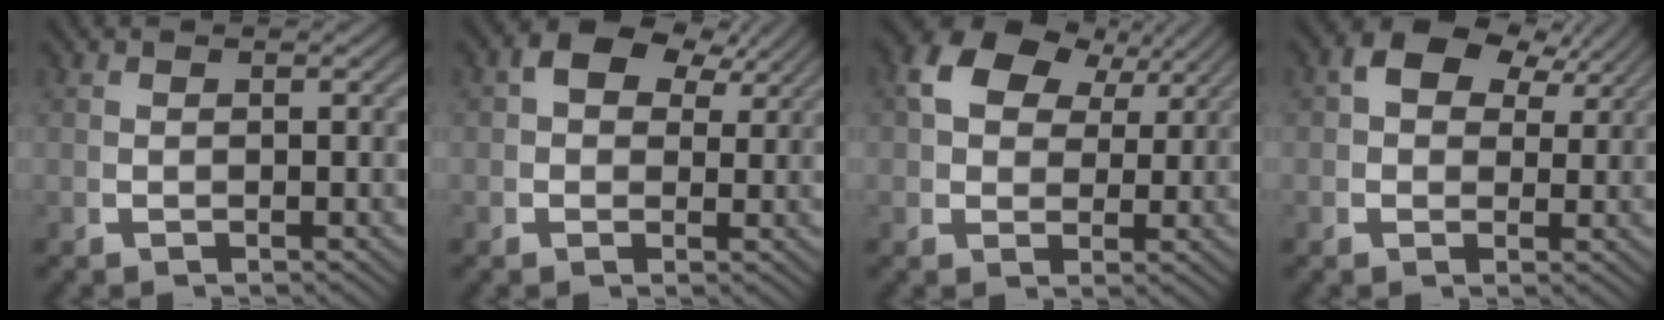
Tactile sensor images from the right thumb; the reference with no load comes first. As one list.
[{"total": 4.7, "force": [2.7, 2.6, 2.9], "torque": [-0.056, 0.008, 0.040]}, {"total": 7.2, "force": [3.4, 4.7, 4.3], "torque": [-0.091, -0.006, 0.063]}, {"total": 5.5, "force": [3.0, 3.0, 3.4], "torque": [-0.062, 0.011, 0.046]}]